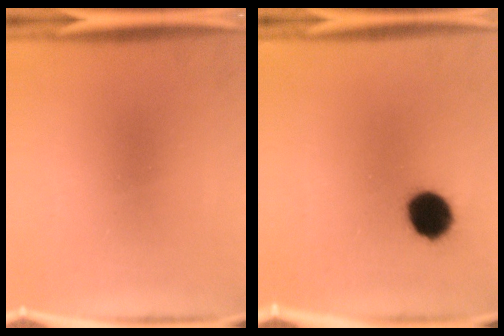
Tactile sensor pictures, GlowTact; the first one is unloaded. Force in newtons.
{"total": 9.7}